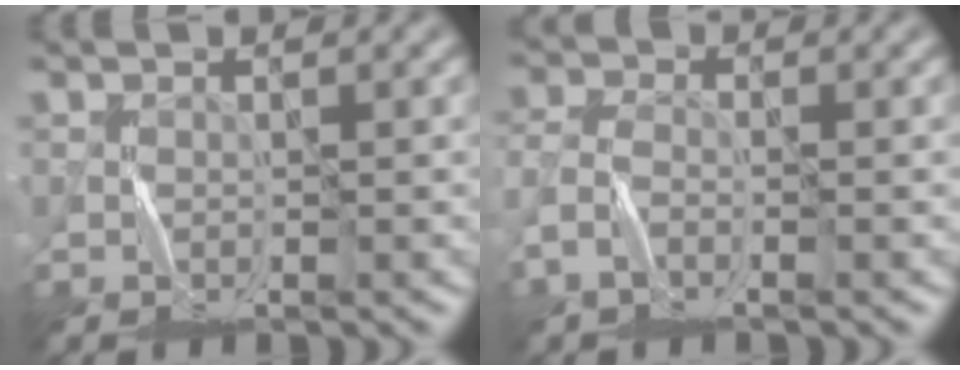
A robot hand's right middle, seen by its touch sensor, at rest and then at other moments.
{"total": 2.8, "force": [-1.9, 1.4, 1.4], "torque": [-0.041, 0.005, -0.045]}